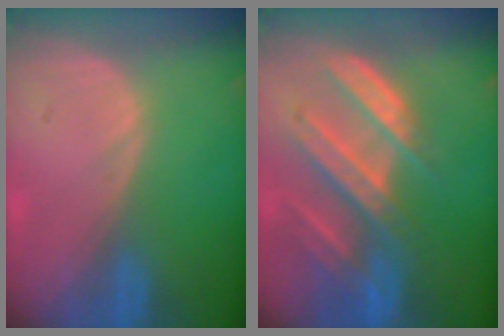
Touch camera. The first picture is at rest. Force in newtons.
{"total": 9.2, "press": 8.2, "slide": 4.1}